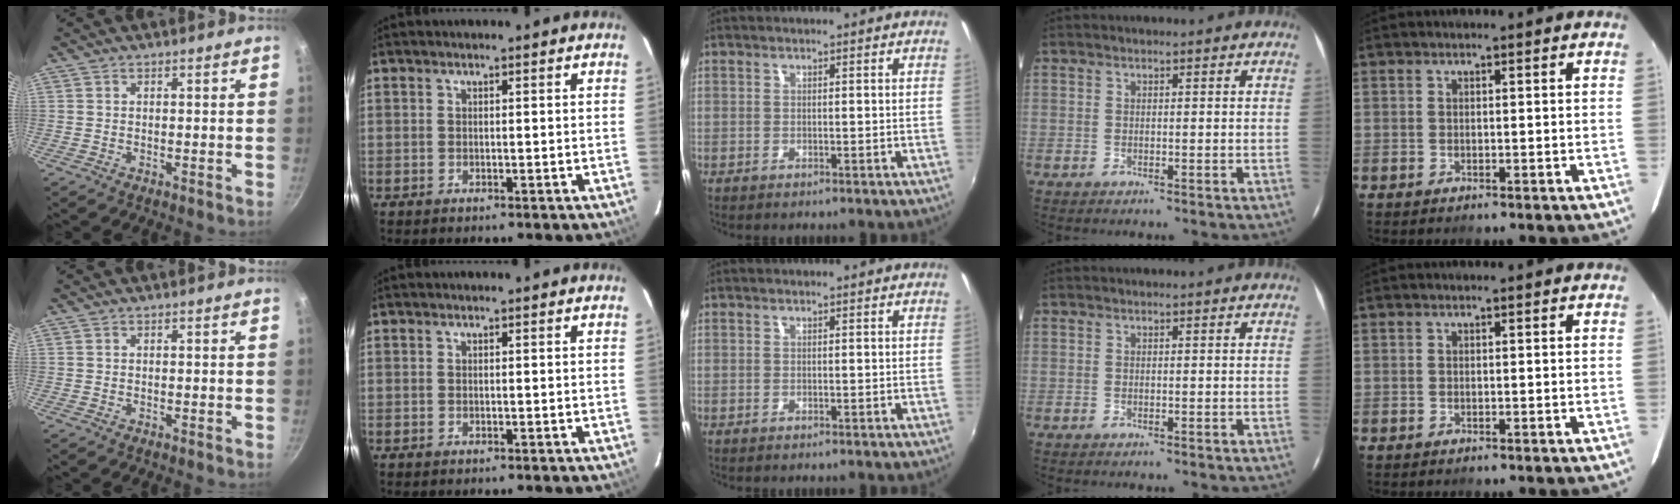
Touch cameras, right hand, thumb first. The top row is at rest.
{}